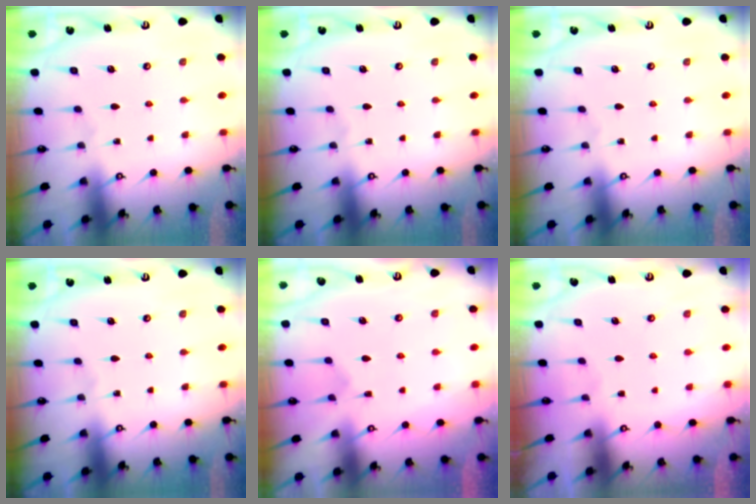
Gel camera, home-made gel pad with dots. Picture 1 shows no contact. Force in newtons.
{"total": 0.0}
{"total": 0.0}
{"total": 0.0}
{"total": 2.9, "press": 2.7, "slide": 1.1}
{"total": 1.5, "press": 1.4, "slide": 0.7}